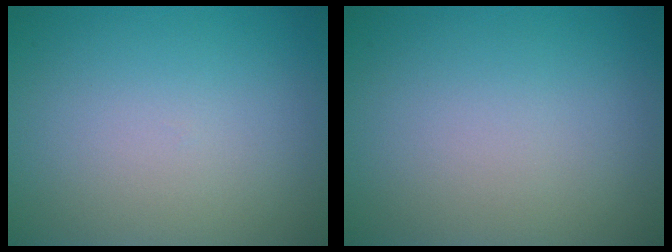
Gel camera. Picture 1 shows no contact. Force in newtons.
{"total": 0.0}